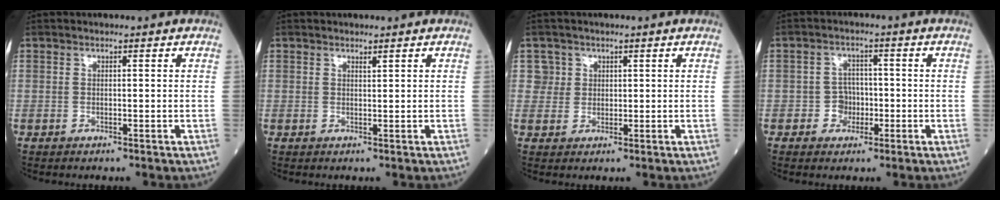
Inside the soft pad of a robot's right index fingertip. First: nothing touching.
{"total": 0.7, "force": [0.6, 0.0, 0.3], "torque": [-0.007, -0.005, 0.010]}
{"total": 2.3, "force": [0.9, 2.2, -0.4], "torque": [0.018, 0.003, 0.010]}
{"total": 3.4, "force": [-1.0, 3.1, 0.9], "torque": [-0.006, 0.010, -0.017]}